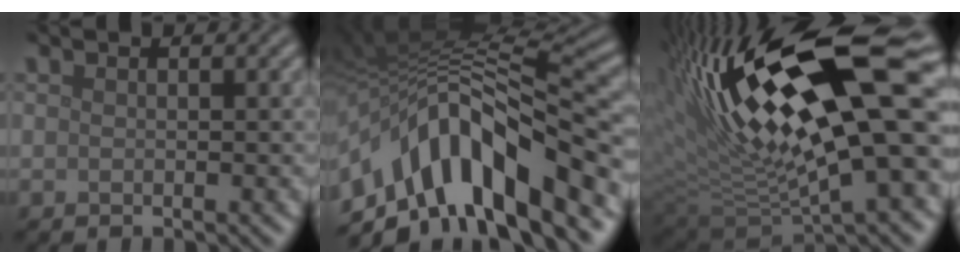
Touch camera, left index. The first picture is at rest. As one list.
[{"total": 12.2, "force": [-4.9, 5.2, 9.9], "torque": [-0.153, 0.015, -0.089]}, {"total": 19.5, "force": [4.9, 7.0, 17.6], "torque": [-0.298, 0.016, 0.082]}]